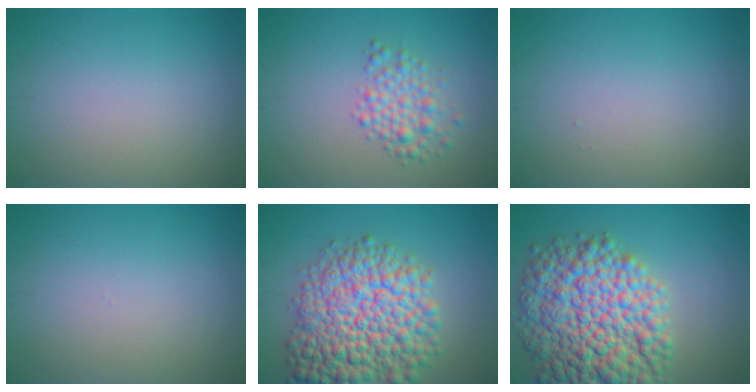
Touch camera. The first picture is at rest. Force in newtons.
{"total": 2.9, "press": 2.9, "slide": 0.1}
{"total": 0.0}
{"total": 0.0}
{"total": 11.9, "press": 11.9, "slide": 0.4}
{"total": 12.5, "press": 12.5, "slide": 0.3}